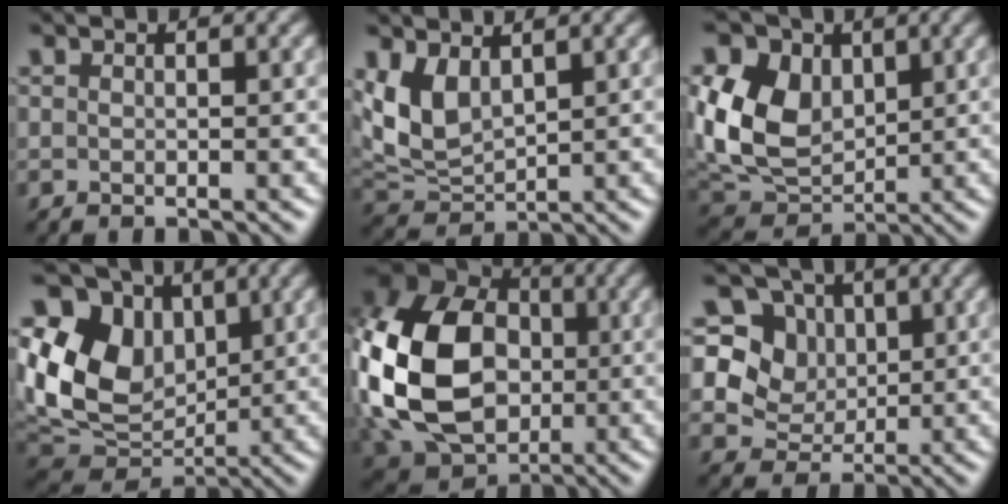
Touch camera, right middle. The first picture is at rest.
{"total": 4.7, "force": [1.6, 2.8, 3.4], "torque": [-0.079, -0.004, 0.038]}
{"total": 10.3, "force": [2.0, 7.6, 6.7], "torque": [-0.177, 0.008, 0.039]}
{"total": 11.8, "force": [2.6, 9.0, 7.2], "torque": [-0.164, 0.005, 0.040]}
{"total": 16.1, "force": [-0.9, 12.1, 10.6], "torque": [-0.254, -0.003, -0.025]}
{"total": 7.1, "force": [2.4, 6.1, 2.8], "torque": [-0.049, 0.003, 0.031]}